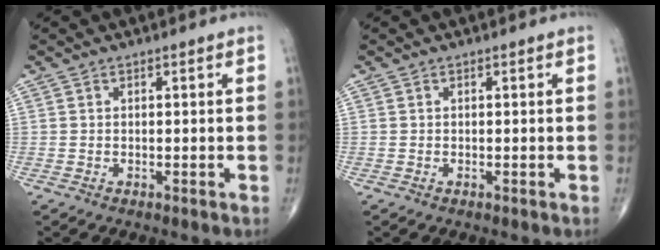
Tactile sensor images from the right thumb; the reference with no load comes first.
{"total": 0.0}